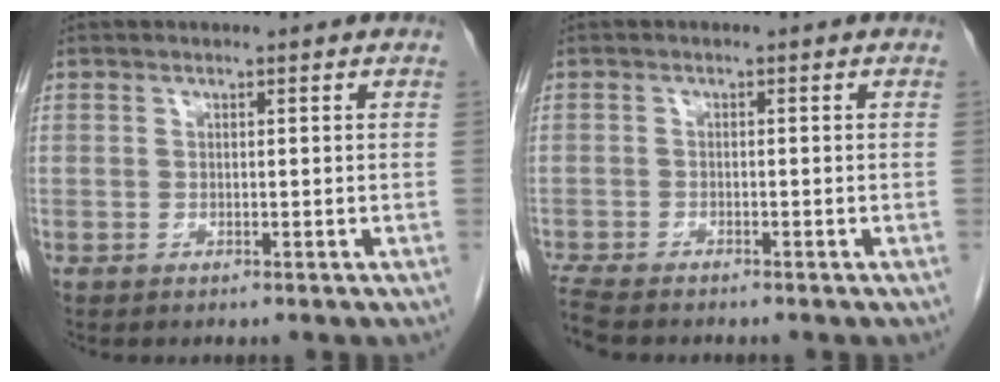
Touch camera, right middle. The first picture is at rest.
{"total": 5.6, "force": [-4.8, 1.0, 2.6], "torque": [-0.049, -0.016, -0.083]}